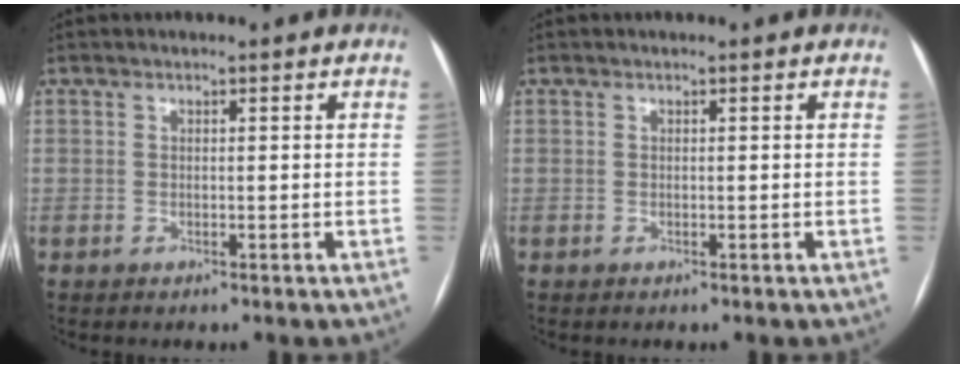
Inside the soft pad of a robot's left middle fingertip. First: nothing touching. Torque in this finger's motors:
{"motor_torque": [0.25, -0.27, 0.00, 0.00]}